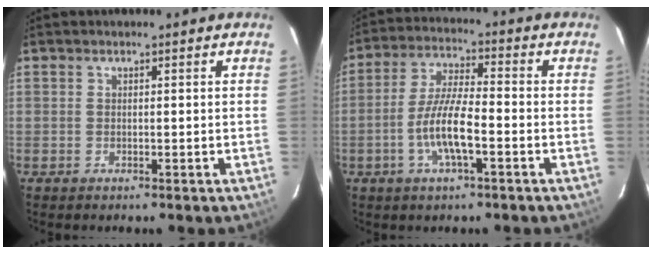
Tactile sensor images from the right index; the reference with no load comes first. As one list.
[{"total": 8.9, "force": [-3.3, 1.8, 8.1], "torque": [-0.165, 0.000, -0.062]}]